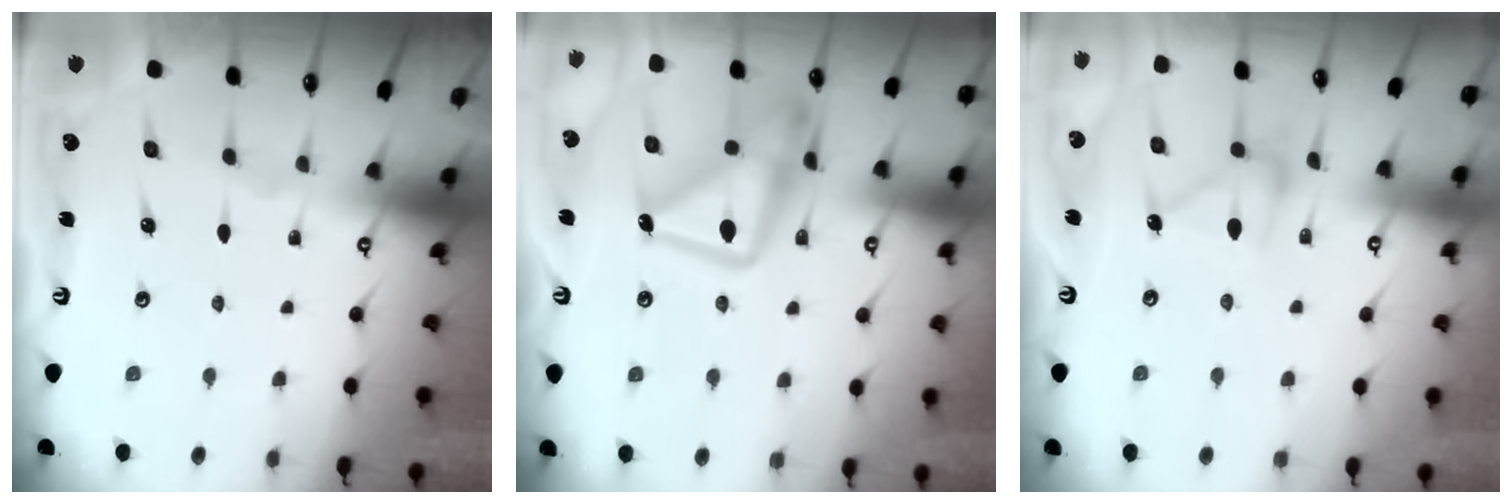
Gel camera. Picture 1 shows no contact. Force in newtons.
{"total": 18.7, "press": 18.6, "slide": 1.5}
{"total": 14.0, "press": 14.0, "slide": 0.7}